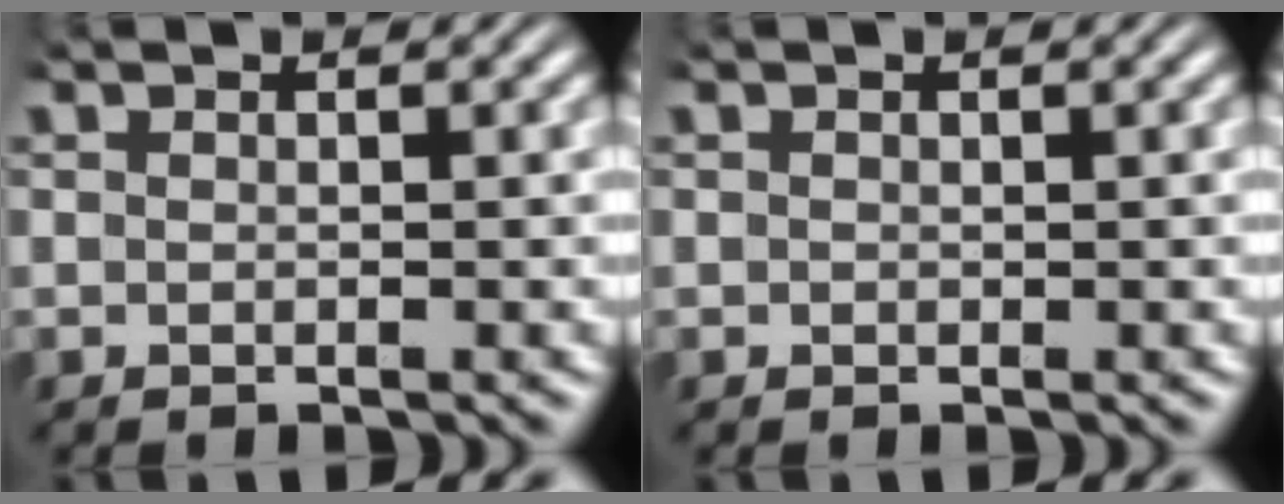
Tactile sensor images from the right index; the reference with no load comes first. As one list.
[{"total": 0.0}]